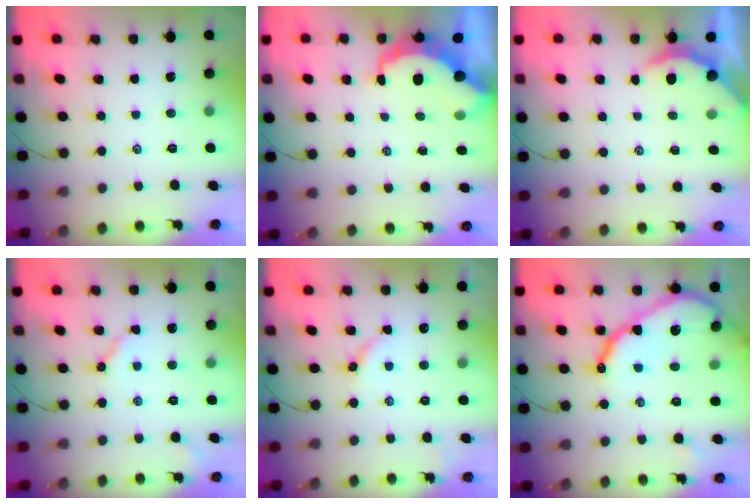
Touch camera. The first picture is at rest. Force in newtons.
{"total": 8.5, "press": 8.4, "slide": 0.6}
{"total": 2.4, "press": 2.3, "slide": 0.4}
{"total": 4.0, "press": 4.0, "slide": 0.2}
{"total": 4.8, "press": 4.7, "slide": 0.3}
{"total": 15.0, "press": 15.0, "slide": 0.6}